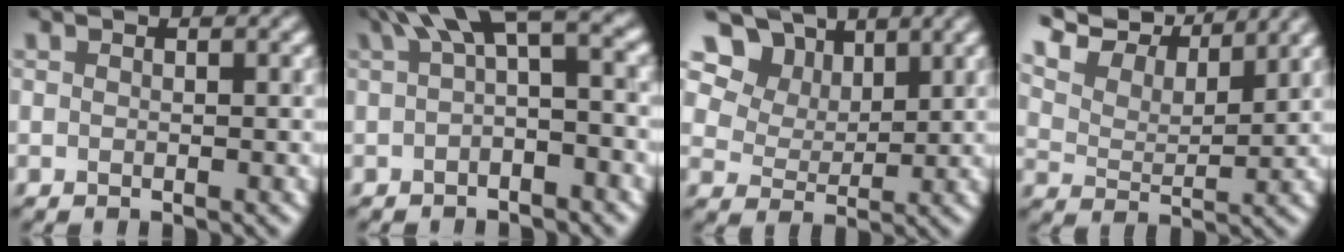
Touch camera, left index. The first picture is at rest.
{"total": 5.0, "force": [1.6, 1.3, 4.5], "torque": [-0.053, 0.021, 0.018]}
{"total": 11.3, "force": [7.1, 7.3, 4.9], "torque": [-0.110, 0.021, 0.124]}
{"total": 8.9, "force": [7.6, 2.7, 3.7], "torque": [-0.088, 0.019, 0.121]}